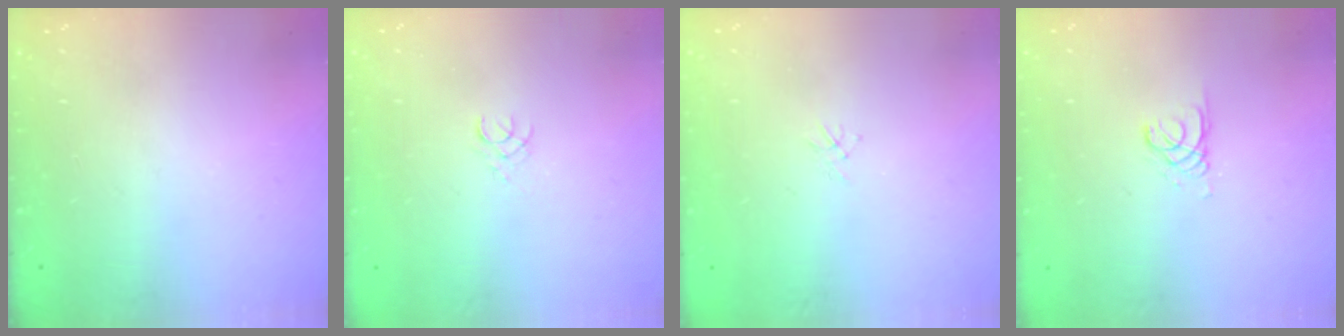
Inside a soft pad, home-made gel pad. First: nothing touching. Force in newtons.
{"total": 1.5, "press": 1.5, "slide": 0.2}
{"total": 1.1, "press": 1.0, "slide": 0.3}
{"total": 1.3, "press": 1.3, "slide": 0.1}